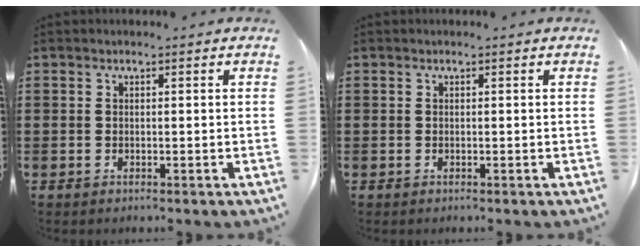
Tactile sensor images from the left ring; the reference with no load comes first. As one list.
[{"total": 0.0}]